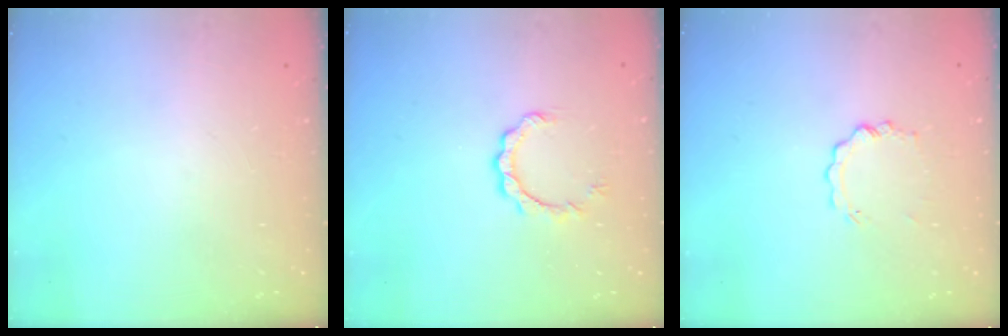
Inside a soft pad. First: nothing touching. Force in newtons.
{"total": 4.0, "press": 3.9, "slide": 0.3}
{"total": 3.4, "press": 3.4, "slide": 0.3}